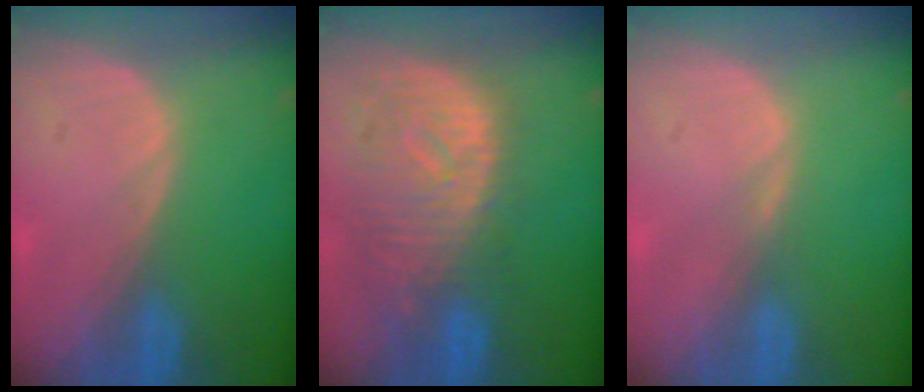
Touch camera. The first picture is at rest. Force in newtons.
{"total": 10.9, "press": 9.6, "slide": 5.2}
{"total": 0.7, "press": 0.7, "slide": 0.2}